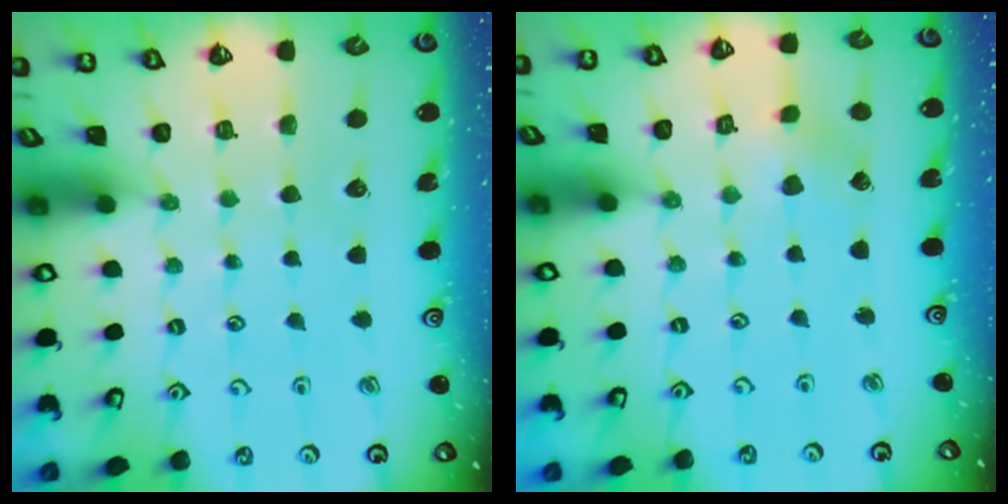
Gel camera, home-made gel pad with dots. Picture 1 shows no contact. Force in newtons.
{"total": 1.8, "press": 1.8, "slide": 0.1}